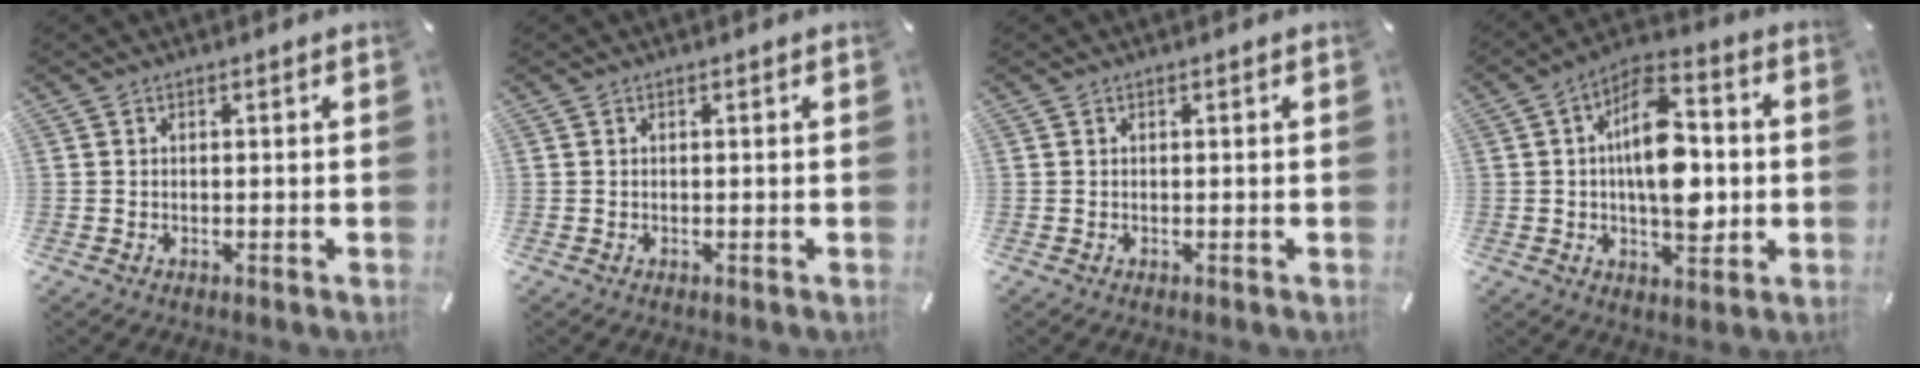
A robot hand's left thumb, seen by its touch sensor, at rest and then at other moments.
{"total": 0.0}
{"total": 0.0}
{"total": 16.0, "force": [0.3, 9.4, 12.9], "torque": [-0.202, -0.006, 0.004]}